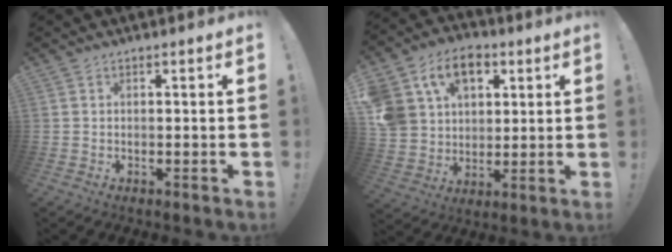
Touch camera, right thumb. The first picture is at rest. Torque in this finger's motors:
{"motor_torque": [0.27, 0.44, 0.95, 0.63, 0.23]}